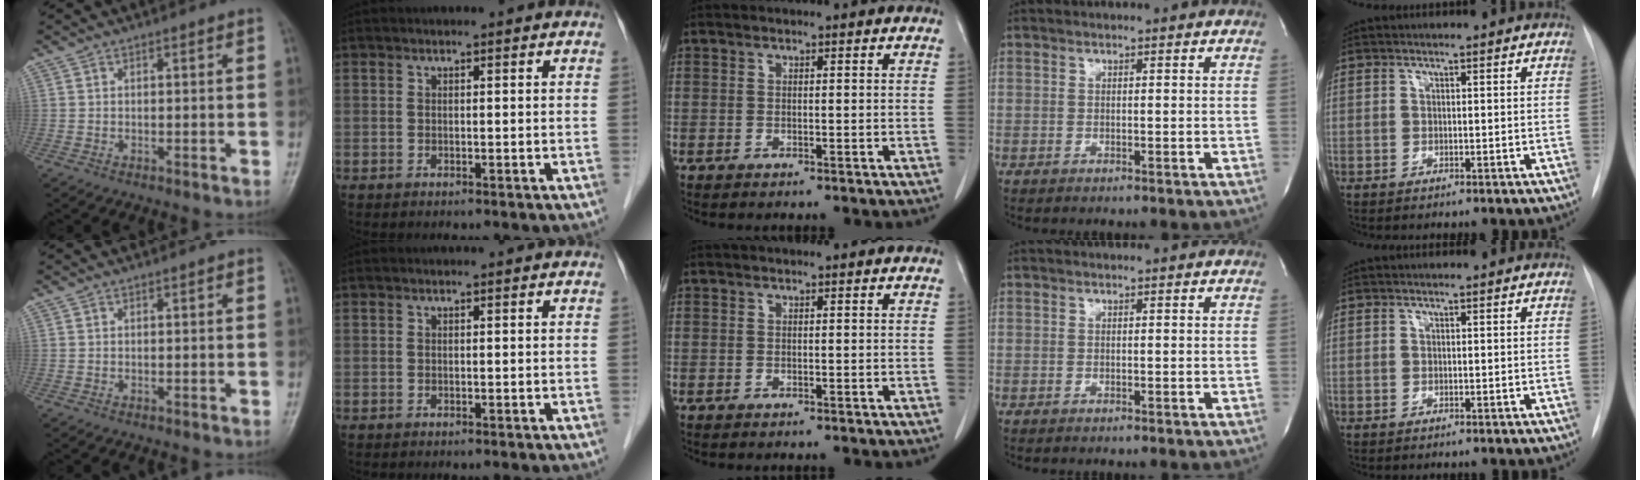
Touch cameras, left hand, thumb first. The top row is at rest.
{}